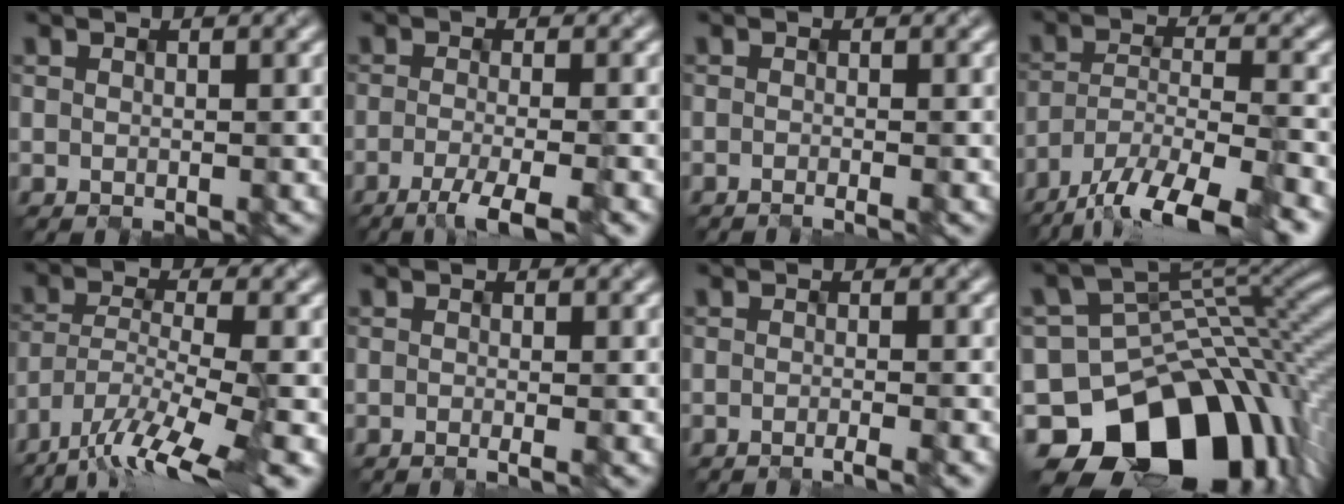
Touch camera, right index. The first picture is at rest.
{"total": 4.4, "force": [-2.7, 0.8, 3.4], "torque": [-0.053, -0.005, -0.048]}
{"total": 1.5, "force": [-0.6, 0.6, 1.2], "torque": [-0.004, -0.002, -0.013]}
{"total": 12.4, "force": [-9.9, 3.6, 6.5], "torque": [-0.121, -0.024, -0.149]}
{"total": 10.4, "force": [-7.6, 2.7, 6.6], "torque": [-0.133, -0.013, -0.132]}
{"total": 1.2, "force": [-0.5, 0.4, 1.0], "torque": [-0.009, -0.004, -0.010]}
{"total": 1.7, "force": [-1.1, 0.4, 1.3], "torque": [-0.010, -0.005, -0.022]}
{"total": 15.7, "force": [-8.1, 10.6, 8.2], "torque": [-0.132, -0.013, -0.127]}